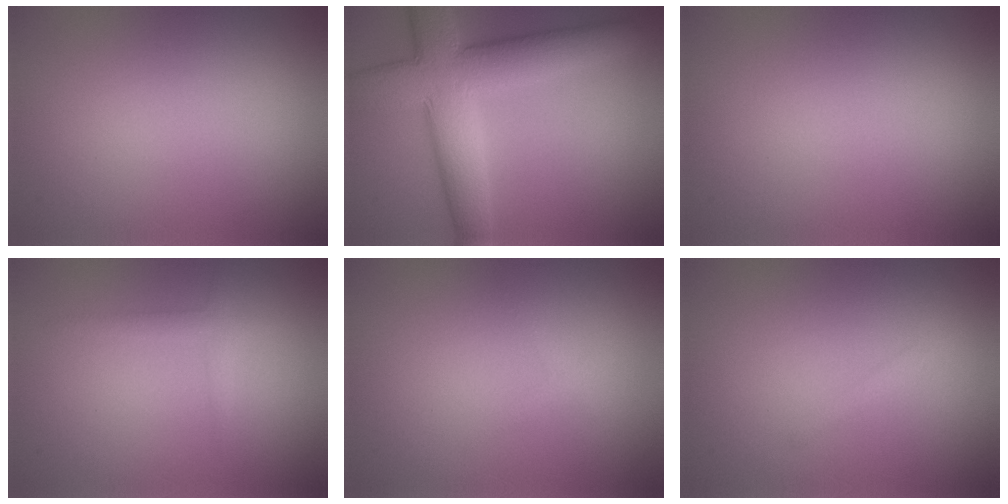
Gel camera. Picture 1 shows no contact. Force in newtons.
{"total": 8.9, "press": 8.9, "slide": 0.5}
{"total": 0.0}
{"total": 1.3, "press": 1.3, "slide": 0.0}
{"total": 0.7, "press": 0.7, "slide": 0.0}
{"total": 0.8, "press": 0.8, "slide": 0.1}